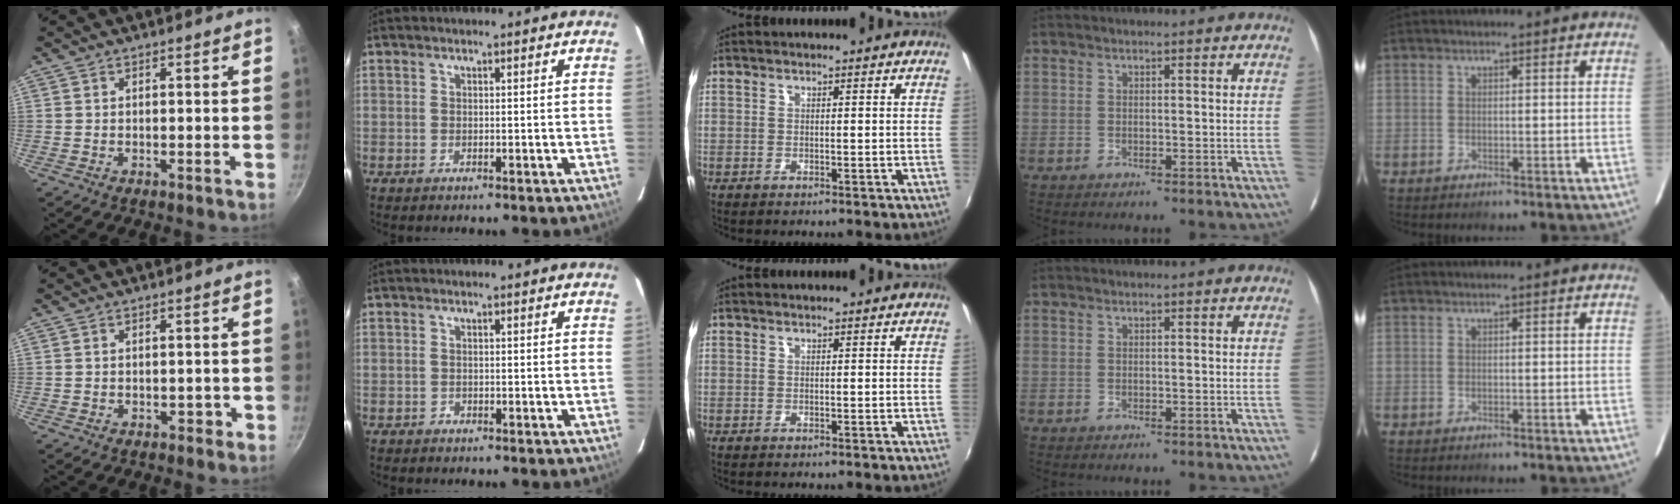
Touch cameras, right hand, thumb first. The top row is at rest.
{"thumb": {"total": 1.1, "force": [-0.5, 0.9, 0.4], "torque": [0.006, 0.009, -0.002]}, "index": {"total": 0.8, "force": [-0.6, 0.6, -0.1], "torque": [0.003, 0.003, -0.009]}}